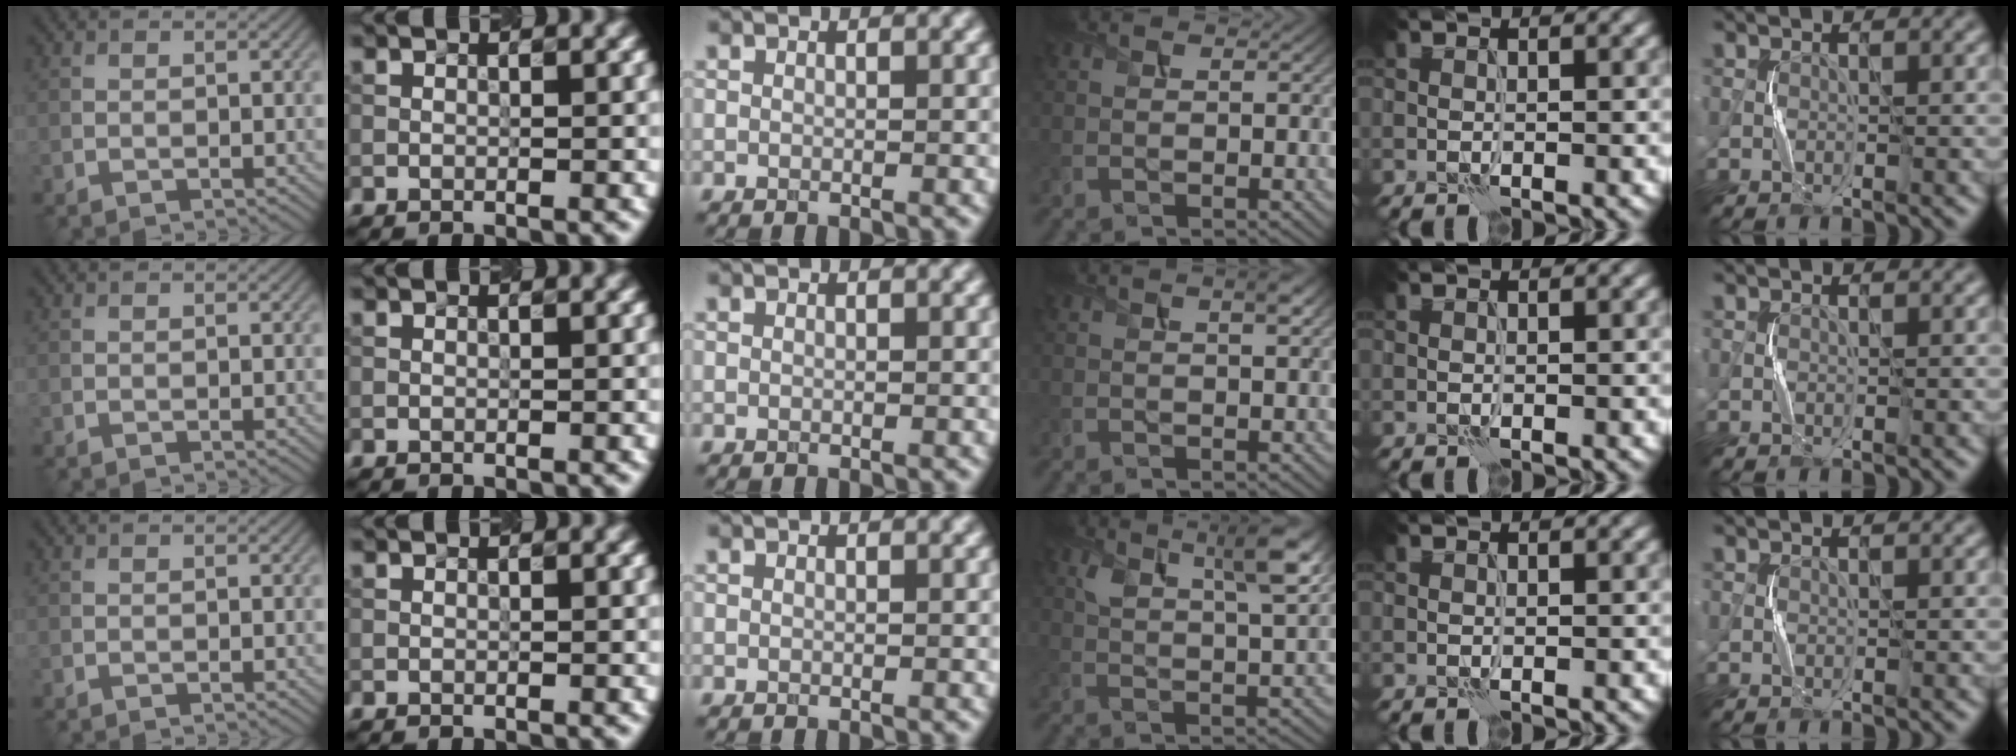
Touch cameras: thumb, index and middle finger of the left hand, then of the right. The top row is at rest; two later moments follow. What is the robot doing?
{"motion": "squeeze", "object": "stress ball aka squeeze ball"}